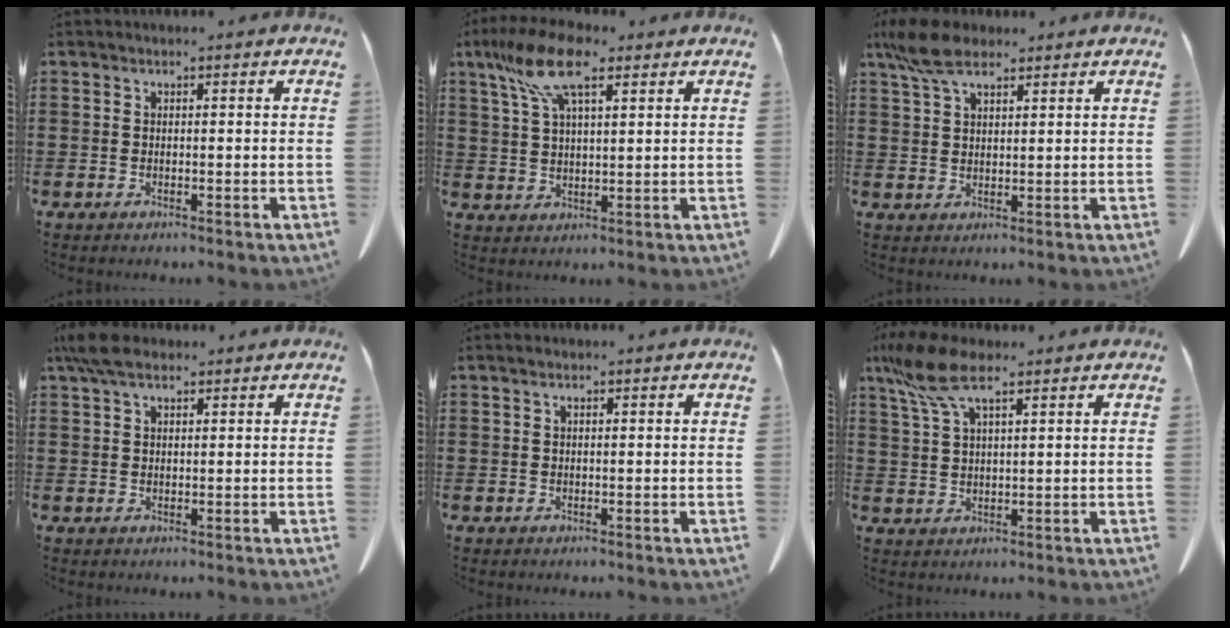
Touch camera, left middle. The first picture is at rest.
{"total": 10.2, "force": [6.1, 3.3, 7.5], "torque": [-0.173, -0.006, 0.108]}
{"total": 6.6, "force": [4.5, 2.4, 4.1], "torque": [-0.099, -0.003, 0.084]}
{"total": 4.4, "force": [3.0, 1.6, 2.8], "torque": [-0.064, 0.002, 0.058]}
{"total": 0.7, "force": [0.4, 0.1, 0.6], "torque": [-0.013, 0.000, 0.008]}
{"total": 8.1, "force": [5.0, 2.3, 5.9], "torque": [-0.140, -0.008, 0.089]}